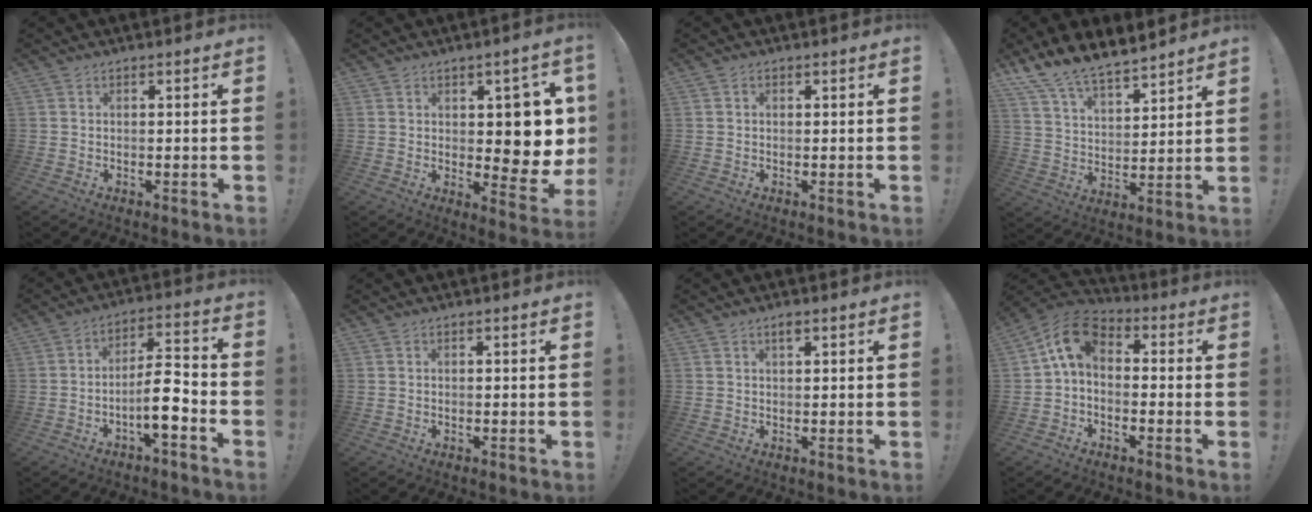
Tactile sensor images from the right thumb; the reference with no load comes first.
{"total": 8.2, "force": [1.8, 4.8, 6.4], "torque": [-0.073, -0.017, 0.038]}
{"total": 0.8, "force": [0.2, 0.6, 0.4], "torque": [-0.007, 0.003, 0.004]}
{"total": 11.2, "force": [10.4, 2.9, 3.2], "torque": [-0.075, -0.083, 0.192]}
{"total": 10.4, "force": [-4.4, 2.9, 8.9], "torque": [-0.147, 0.022, -0.079]}
{"total": 0.0}
{"total": 1.6, "force": [1.1, 0.6, 1.1], "torque": [-0.016, -0.001, 0.017]}
{"total": 9.3, "force": [1.1, 5.9, 7.2], "torque": [-0.134, 0.011, 0.024]}